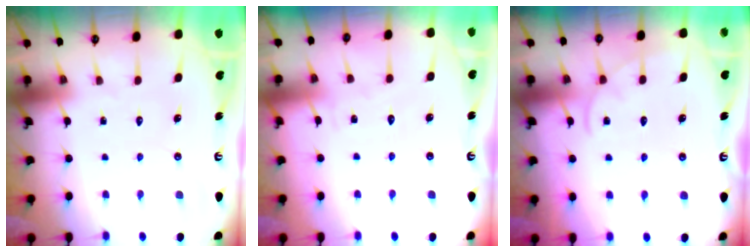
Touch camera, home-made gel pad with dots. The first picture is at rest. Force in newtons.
{"total": 3.3, "press": 3.3, "slide": 0.4}
{"total": 4.2, "press": 4.2, "slide": 0.3}